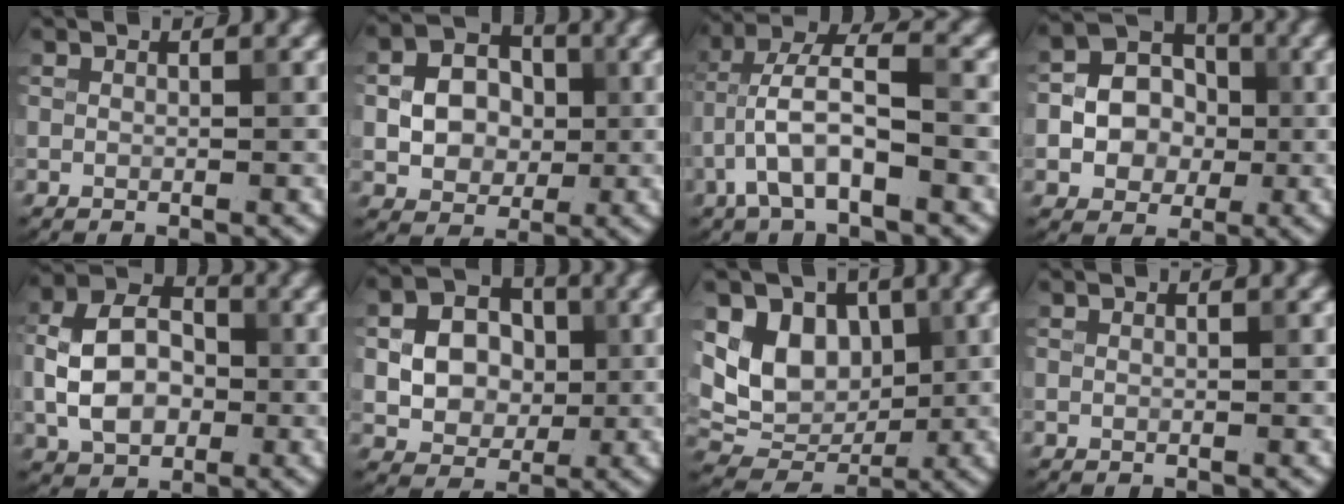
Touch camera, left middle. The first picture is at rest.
{"total": 4.7, "force": [-0.2, 3.8, 2.7], "torque": [-0.042, 0.005, -0.008]}
{"total": 6.6, "force": [-2.5, 2.3, 5.6], "torque": [-0.110, 0.021, -0.049]}
{"total": 6.5, "force": [-0.6, 5.6, 3.2], "torque": [-0.037, 0.010, -0.023]}
{"total": 6.7, "force": [-1.0, 4.9, 4.5], "torque": [-0.082, 0.012, -0.026]}
{"total": 5.2, "force": [0.0, 4.2, 3.0], "torque": [-0.051, 0.004, -0.003]}
{"total": 6.9, "force": [1.7, 5.4, 4.0], "torque": [-0.069, -0.012, 0.026]}
{"total": 0.0}